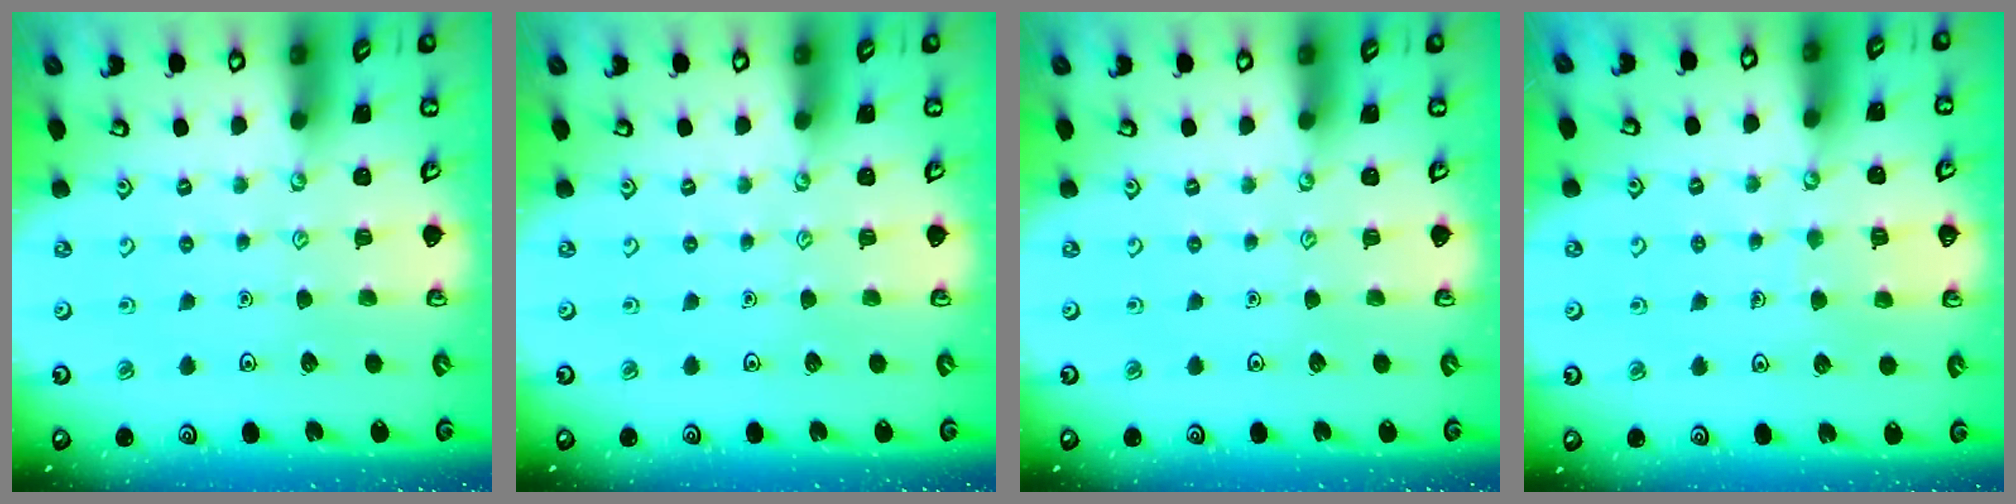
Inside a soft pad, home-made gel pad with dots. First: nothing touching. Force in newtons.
{"total": 0.0}
{"total": 0.0}
{"total": 5.1, "press": 5.1, "slide": 0.5}